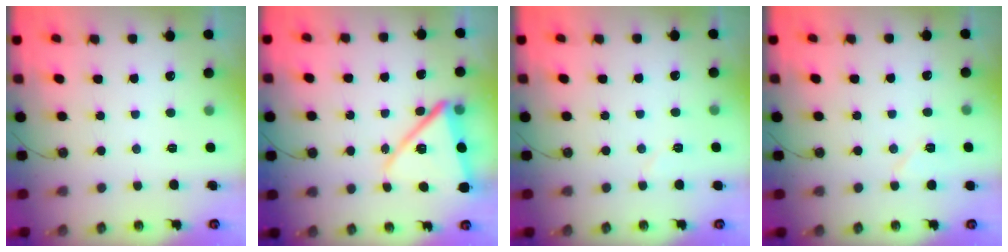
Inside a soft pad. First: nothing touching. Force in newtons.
{"total": 15.0, "press": 14.9, "slide": 1.7}
{"total": 4.9, "press": 4.5, "slide": 1.9}
{"total": 6.8, "press": 6.3, "slide": 2.7}